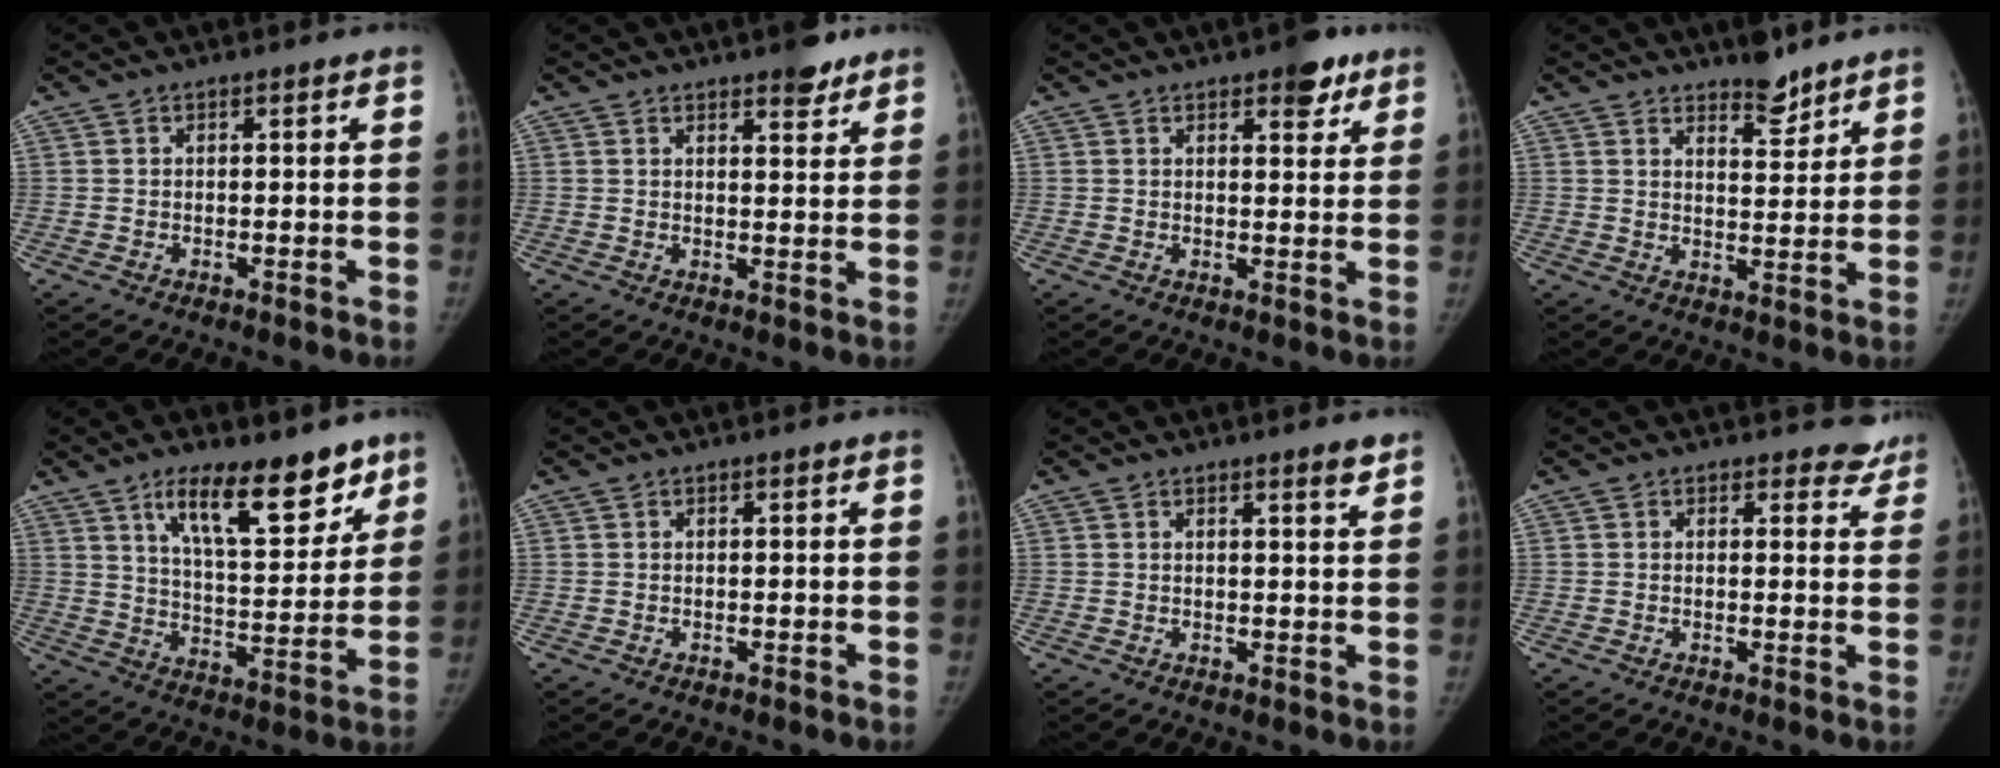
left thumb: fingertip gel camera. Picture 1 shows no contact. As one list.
[{"total": 5.2, "force": [3.8, 1.7, 3.1], "torque": [-0.024, -0.022, 0.050]}, {"total": 6.0, "force": [3.7, 2.5, 4.0], "torque": [-0.030, -0.015, 0.043]}, {"total": 5.9, "force": [4.9, 2.0, 2.6], "torque": [-0.018, -0.040, 0.077]}, {"total": 16.9, "force": [11.0, 6.1, 11.3], "torque": [-0.125, -0.069, 0.180]}, {"total": 0.0}, {"total": 2.5, "force": [1.9, 0.1, 1.6], "torque": [-0.020, -0.015, 0.026]}, {"total": 4.6, "force": [4.1, 2.1, 0.0], "torque": [0.039, -0.025, 0.026]}]